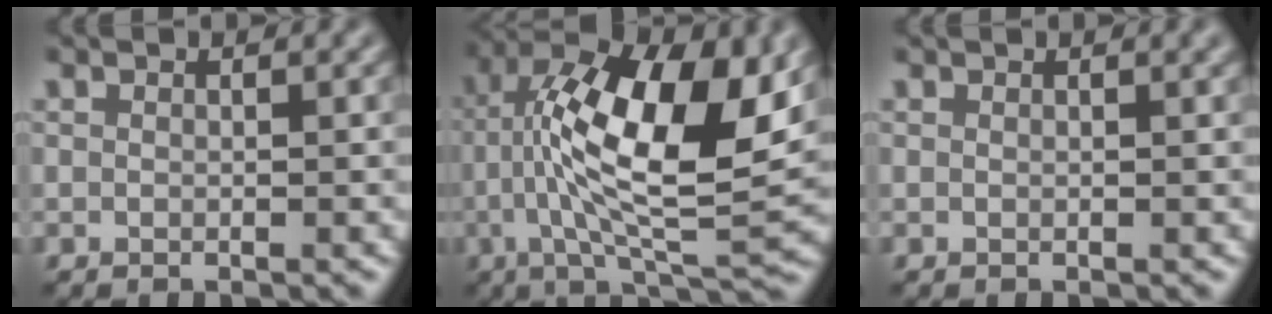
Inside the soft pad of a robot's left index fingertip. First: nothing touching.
{"total": 12.6, "force": [0.9, 4.1, 11.8], "torque": [-0.202, 0.013, 0.012]}
{"total": 1.1, "force": [0.6, 0.3, 0.8], "torque": [-0.004, 0.007, 0.008]}